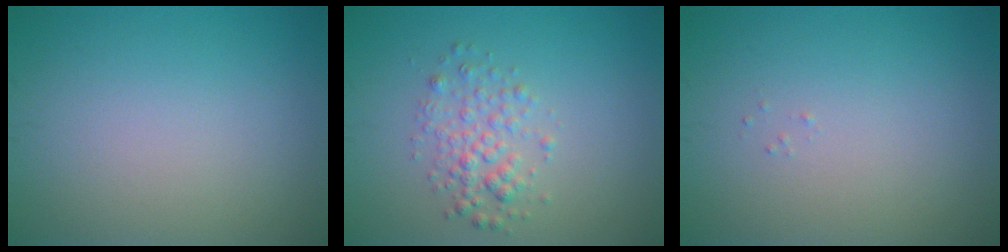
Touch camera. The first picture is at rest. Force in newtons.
{"total": 2.5, "press": 2.5, "slide": 0.1}
{"total": 0.0}